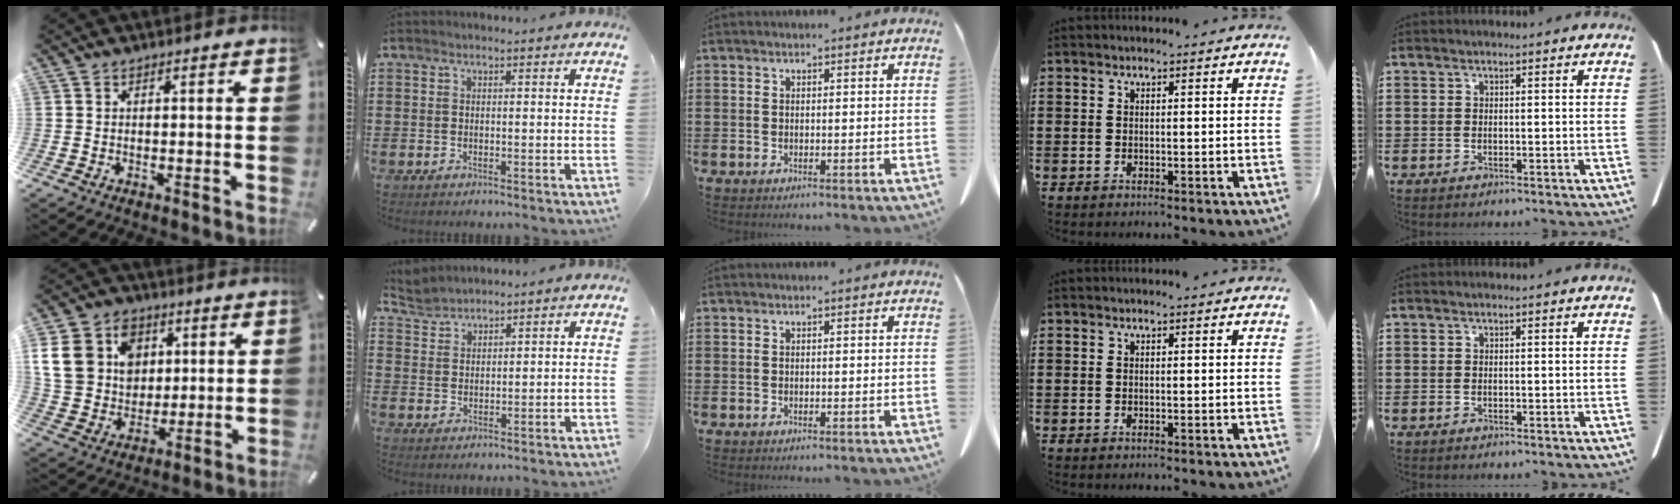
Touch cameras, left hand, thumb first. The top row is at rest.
{"thumb": {"total": 15.7, "force": [4.9, 13.1, 7.0], "torque": [-0.149, 0.002, 0.094]}, "index": {"total": 2.6, "force": [2.5, 0.7, -0.3], "torque": [-0.004, -0.002, 0.048]}}